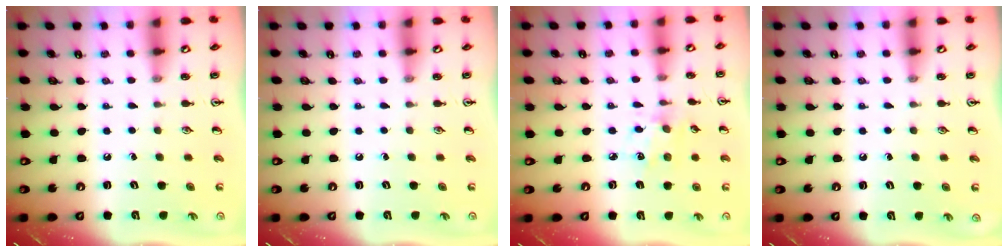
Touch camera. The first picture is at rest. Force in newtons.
{"total": 0.0}
{"total": 4.2, "press": 4.1, "slide": 1.0}
{"total": 0.0}